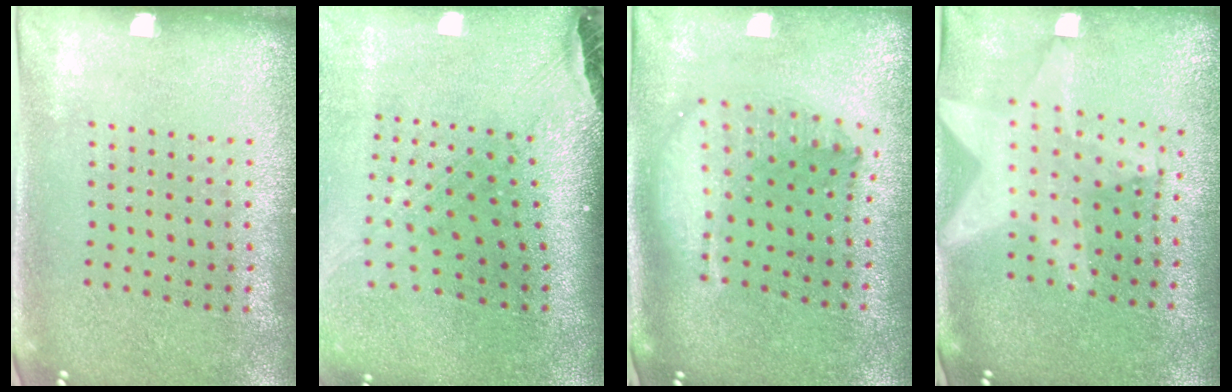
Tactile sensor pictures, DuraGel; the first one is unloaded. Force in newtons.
{"total": 2.4, "press": 1.8, "slide": 1.6}
{"total": 2.1, "press": 1.6, "slide": 1.3}
{"total": 2.2, "press": 1.8, "slide": 1.3}